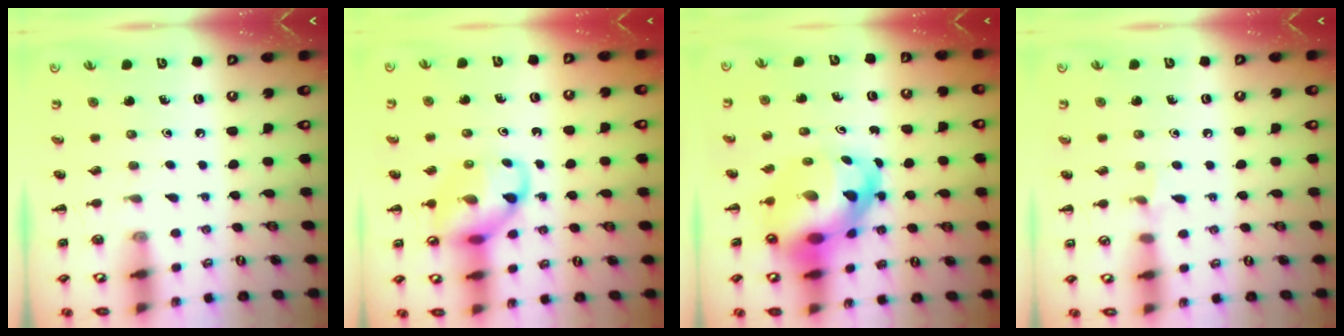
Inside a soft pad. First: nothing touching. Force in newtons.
{"total": 10.9, "press": 10.9, "slide": 0.9}
{"total": 11.8, "press": 11.4, "slide": 3.1}
{"total": 3.7, "press": 3.5, "slide": 1.3}